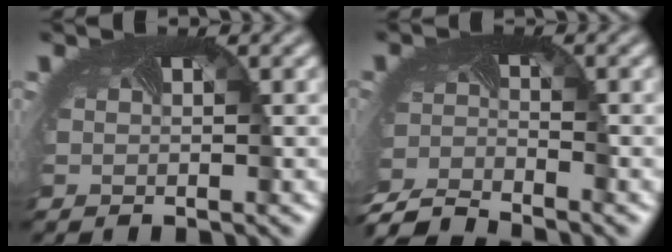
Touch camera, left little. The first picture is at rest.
{"total": 5.5, "force": [-5.5, 0.5, 0.9], "torque": [-0.028, -0.029, -0.108]}